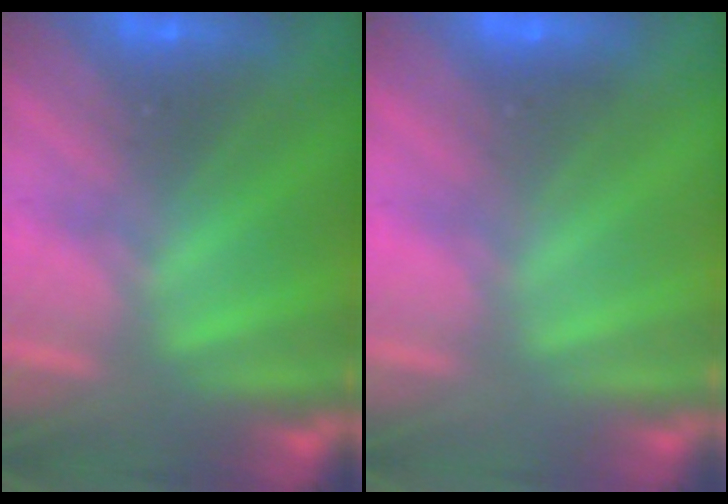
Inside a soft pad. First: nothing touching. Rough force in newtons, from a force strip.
{"total": 2.0}